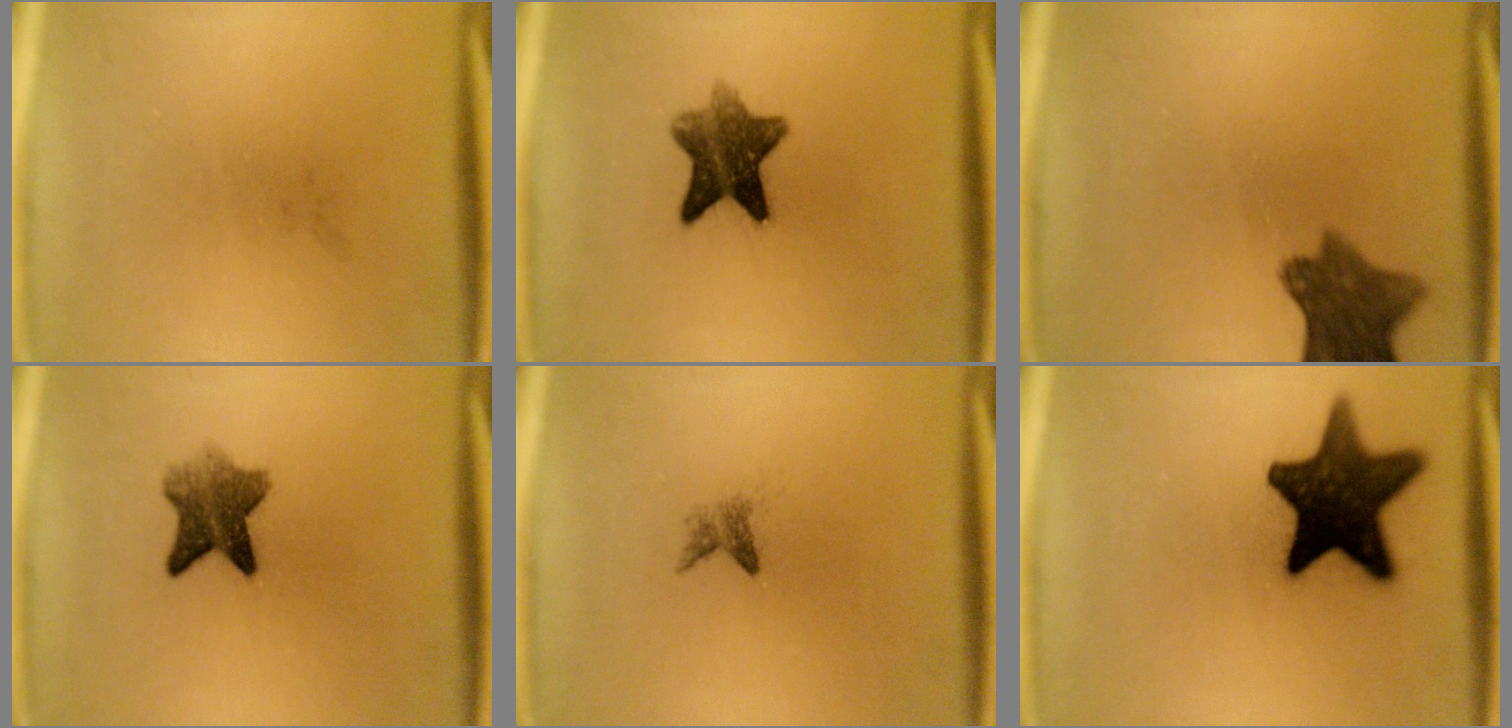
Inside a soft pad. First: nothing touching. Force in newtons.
{"total": 8.5}
{"total": 8.7}
{"total": 6.4}
{"total": 1.4}
{"total": 16.8}